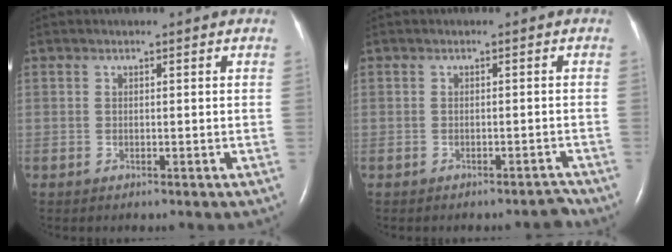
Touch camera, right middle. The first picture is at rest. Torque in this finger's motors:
{"motor_torque": [-0.08, -0.04, -0.03, 0.00]}